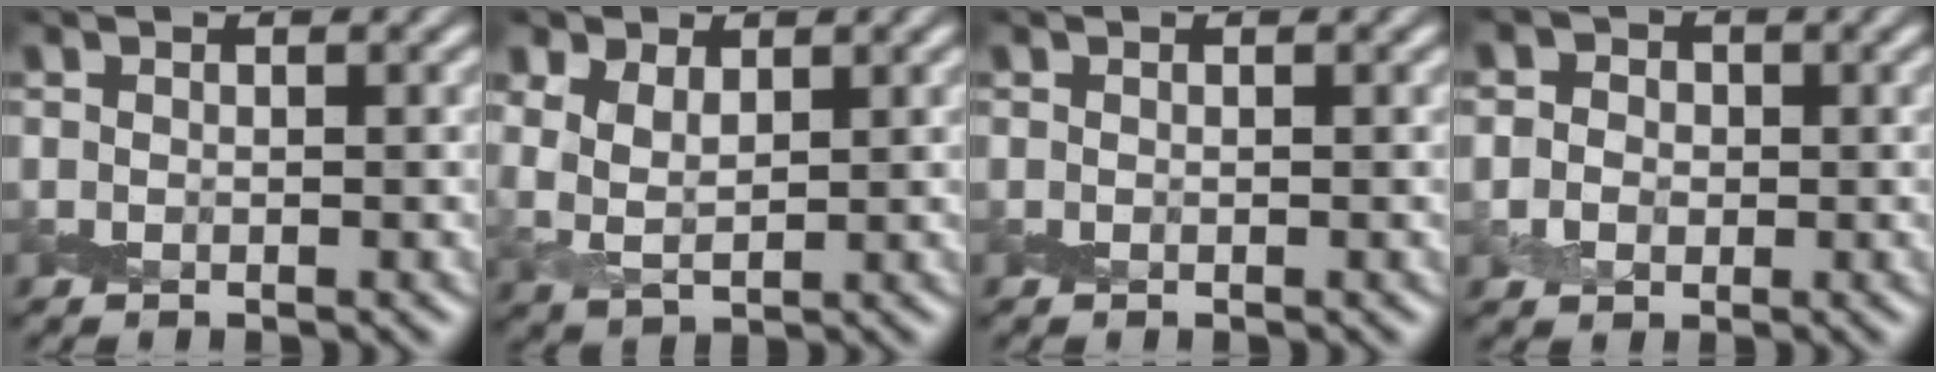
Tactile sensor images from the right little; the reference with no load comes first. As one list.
[{"total": 3.7, "force": [1.5, 2.4, 2.4], "torque": [-0.056, -0.008, 0.034]}, {"total": 0.0}, {"total": 3.9, "force": [0.4, 3.4, 1.7], "torque": [-0.009, 0.017, -0.015]}]